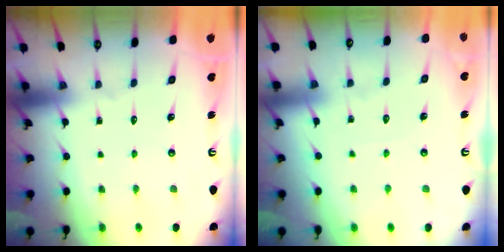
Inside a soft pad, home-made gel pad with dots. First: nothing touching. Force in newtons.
{"total": 2.6, "press": 2.6, "slide": 0.4}